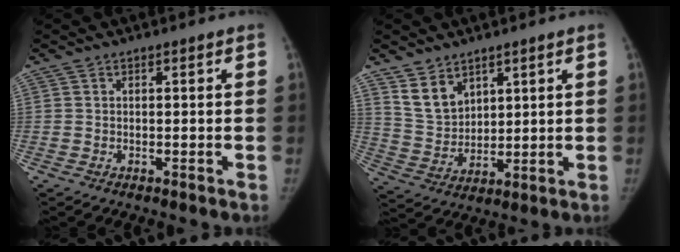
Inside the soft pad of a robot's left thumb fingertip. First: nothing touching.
{"total": 7.5, "force": [5.0, 4.8, 2.8], "torque": [-0.031, -0.033, 0.111]}